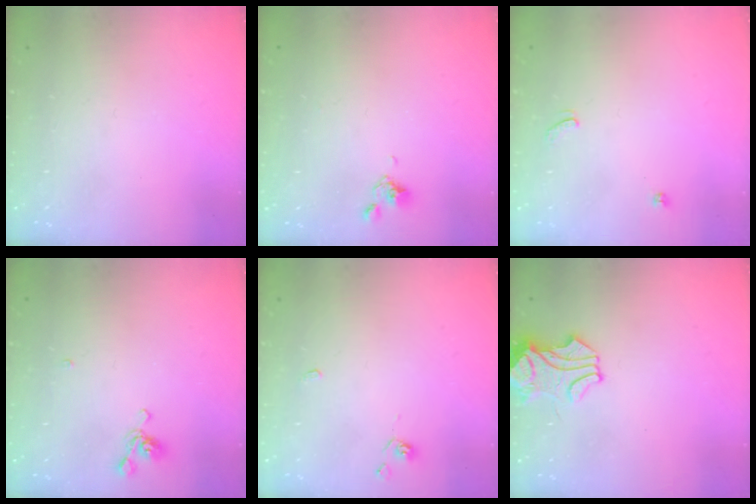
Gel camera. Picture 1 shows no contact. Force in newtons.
{"total": 6.5, "press": 6.5, "slide": 0.2}
{"total": 0.5, "press": 0.4, "slide": 0.3}
{"total": 3.1, "press": 3.1, "slide": 0.3}
{"total": 2.2, "press": 2.2, "slide": 0.5}
{"total": 1.9, "press": 1.7, "slide": 0.8}